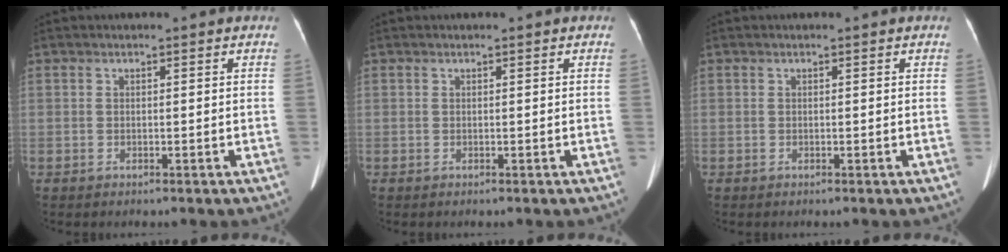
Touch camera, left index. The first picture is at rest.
{"total": 0.0}
{"total": 0.0}